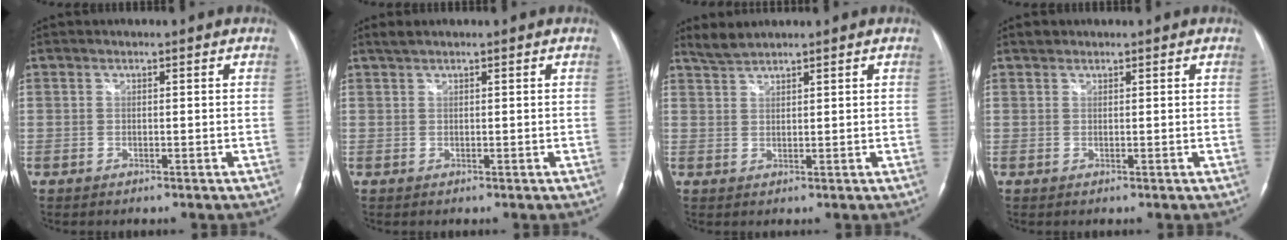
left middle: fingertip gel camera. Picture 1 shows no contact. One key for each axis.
{"total": 1.3, "fx": 1.1, "fy": 0.2, "fz": 0.6, "tx": -0.016, "ty": 0.014, "tz": 0.023}
{"total": 2.4, "fx": 2.4, "fy": 0.0, "fz": 0.4, "tx": -0.013, "ty": 0.010, "tz": 0.051}
{"total": 1.0, "fx": 0.8, "fy": 0.6, "fz": 0.1, "tx": -0.001, "ty": 0.009, "tz": 0.011}